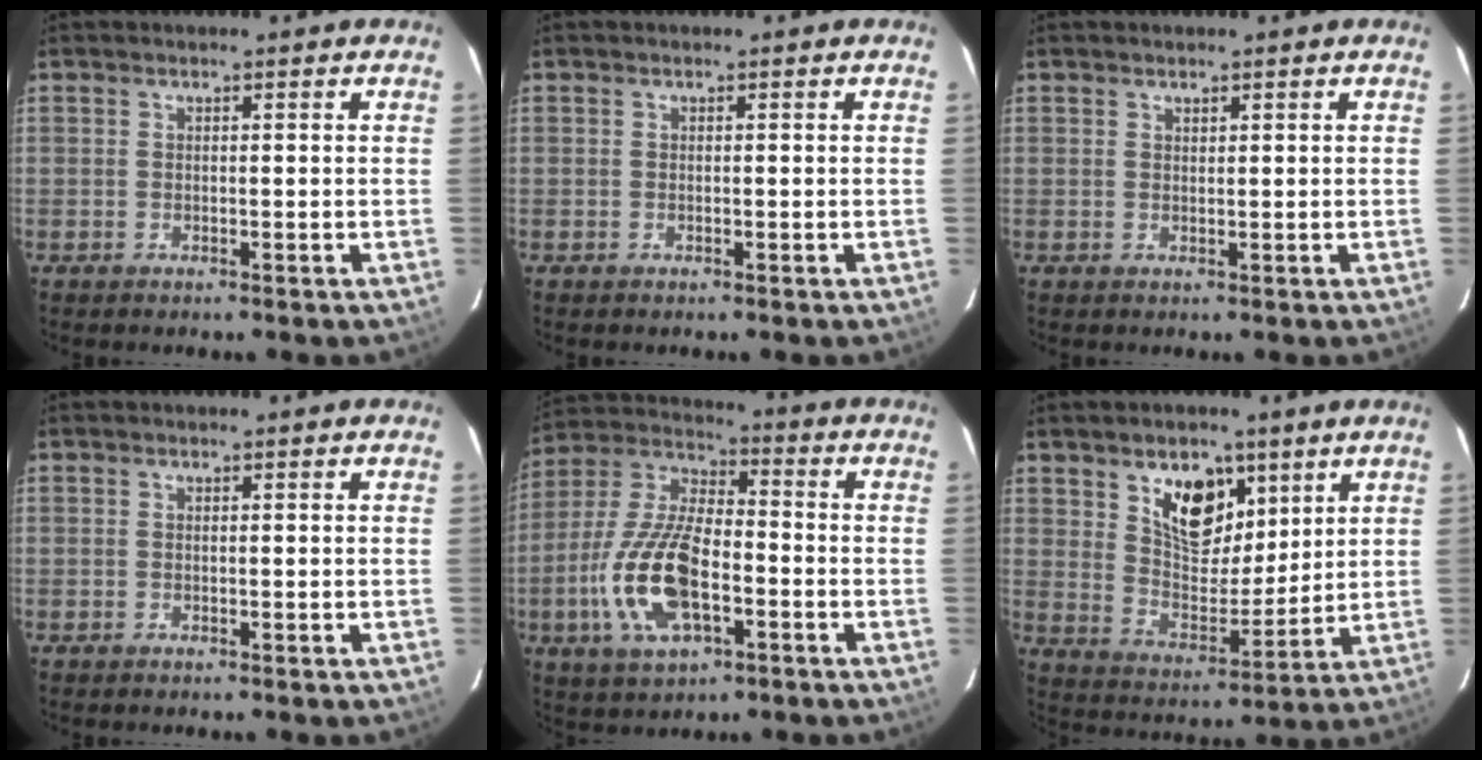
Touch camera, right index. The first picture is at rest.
{"total": 0.0}
{"total": 0.6, "force": [0.6, 0.2, 0.1], "torque": [-0.002, 0.001, 0.011]}
{"total": 0.0}
{"total": 16.6, "force": [-5.1, 7.1, 14.1], "torque": [-0.307, -0.005, -0.095]}
{"total": 11.6, "force": [6.3, 6.8, 7.1], "torque": [-0.112, -0.003, 0.116]}